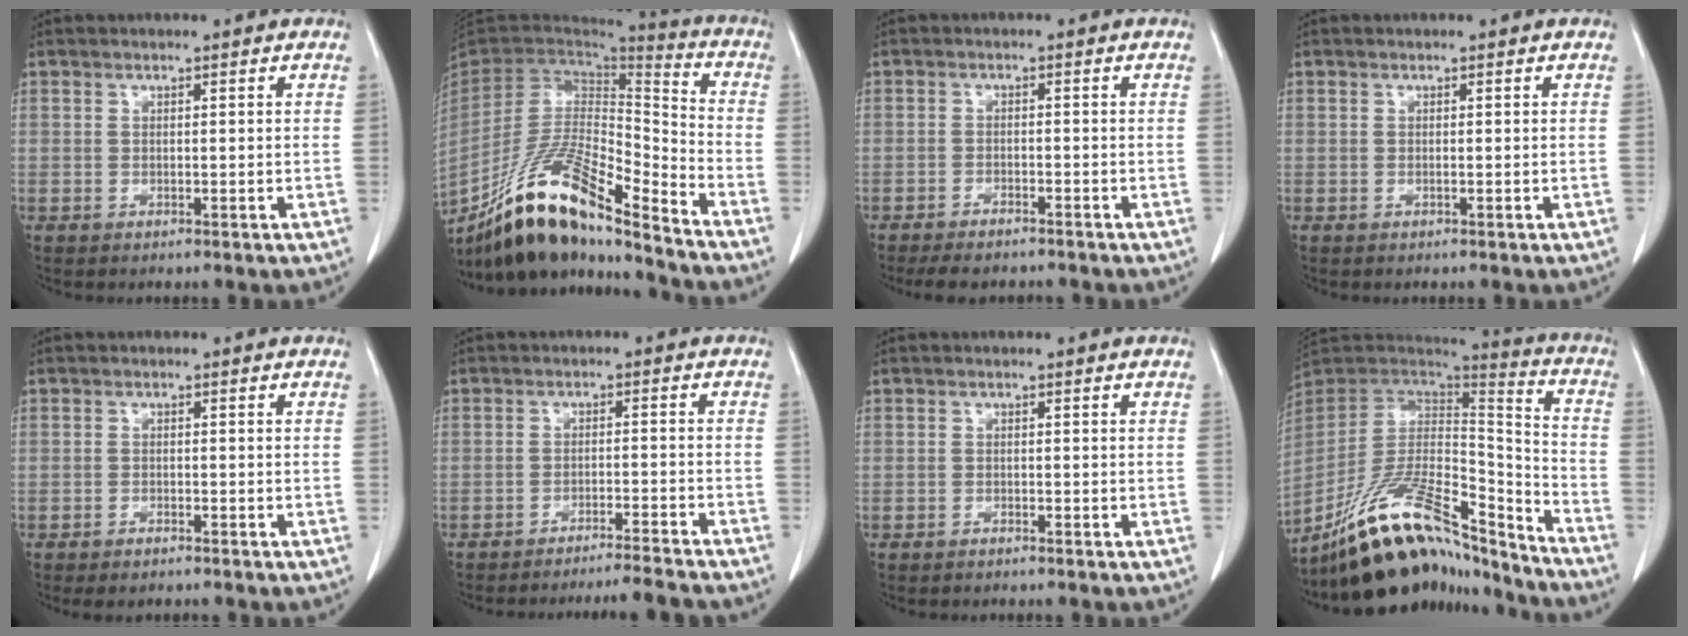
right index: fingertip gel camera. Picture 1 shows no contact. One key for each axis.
{"total": 19.8, "fx": -15.3, "fy": 3.0, "fz": 12.2, "tx": -0.238, "ty": -0.005, "tz": -0.282}
{"total": 6.1, "fx": -5.5, "fy": 1.5, "fz": 2.3, "tx": -0.026, "ty": -0.007, "tz": -0.081}
{"total": 0.0}
{"total": 2.5, "fx": -2.1, "fy": 0.8, "fz": 1.2, "tx": -0.017, "ty": -0.003, "tz": -0.026}
{"total": 9.3, "fx": -8.9, "fy": -1.5, "fz": 2.2, "tx": -0.015, "ty": -0.015, "tz": -0.129}
{"total": 0.8, "fx": -0.8, "fy": 0.2, "fz": 0.2, "tx": -0.009, "ty": -0.001, "tz": -0.012}
{"total": 22.4, "fx": -18.0, "fy": 5.8, "fz": 12.1, "tx": -0.208, "ty": 0.023, "tz": -0.307}